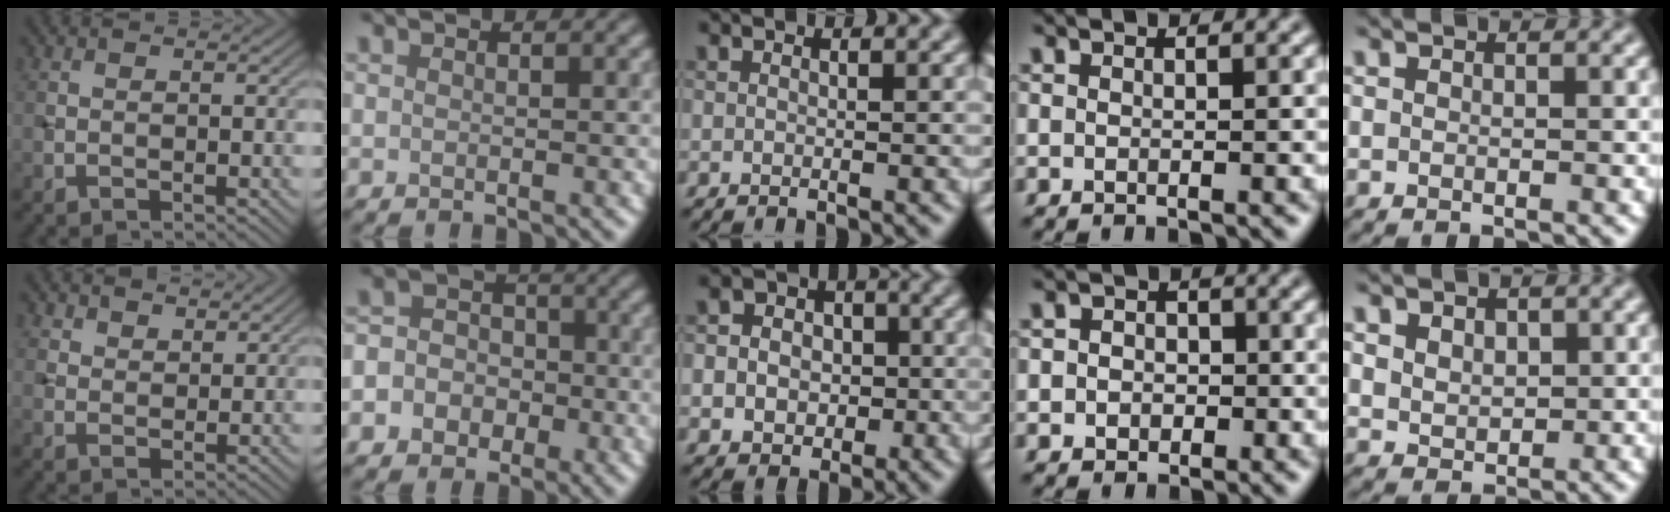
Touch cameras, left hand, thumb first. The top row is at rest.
{"thumb": {"total": 3.6, "force": [2.9, 1.8, 1.1], "torque": [-0.029, -0.006, 0.069]}, "index": {"total": 5.0, "force": [-2.1, 4.5, 1.0], "torque": [-0.002, 0.017, -0.044]}, "middle": {"total": 6.1, "force": [-0.3, 5.4, 2.8], "torque": [-0.030, 0.030, -0.030]}, "ring": {"total": 2.8, "force": [0.0, 2.5, 1.2], "torque": [0.005, 0.004, -0.024]}, "little": {"total": 3.1, "force": [1.2, 2.2, 1.7], "torque": [-0.048, 0.006, 0.024]}}